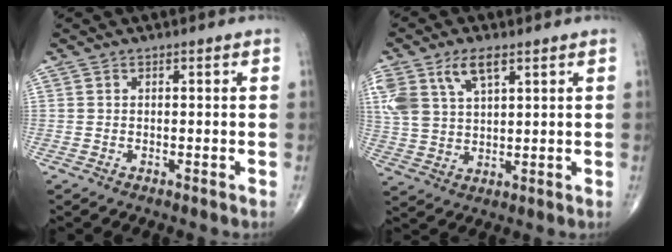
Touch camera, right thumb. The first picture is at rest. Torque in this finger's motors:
{"motor_torque": [0.07, 0.23, 0.68, 0.56, 0.07]}